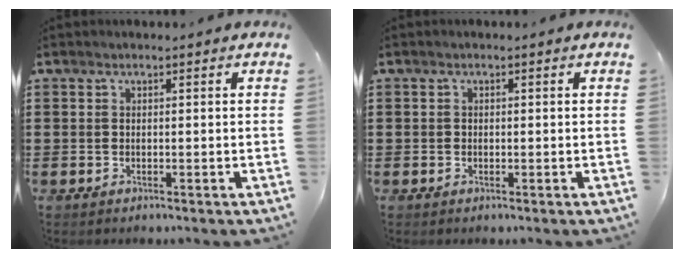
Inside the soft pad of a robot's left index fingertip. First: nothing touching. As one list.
[{"total": 0.6, "force": [-0.1, 0.5, 0.2], "torque": [-0.005, 0.003, -0.002]}]